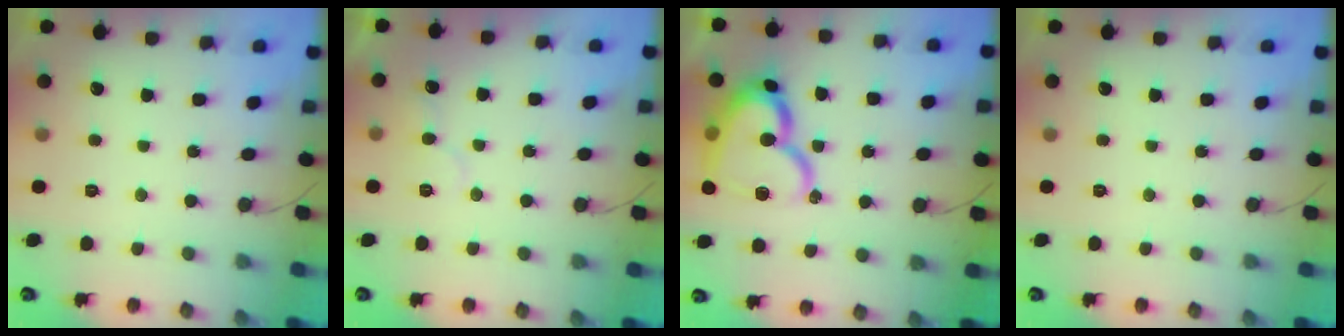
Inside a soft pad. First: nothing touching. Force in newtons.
{"total": 7.4, "press": 7.4, "slide": 0.5}
{"total": 19.7, "press": 19.6, "slide": 1.8}
{"total": 0.0}